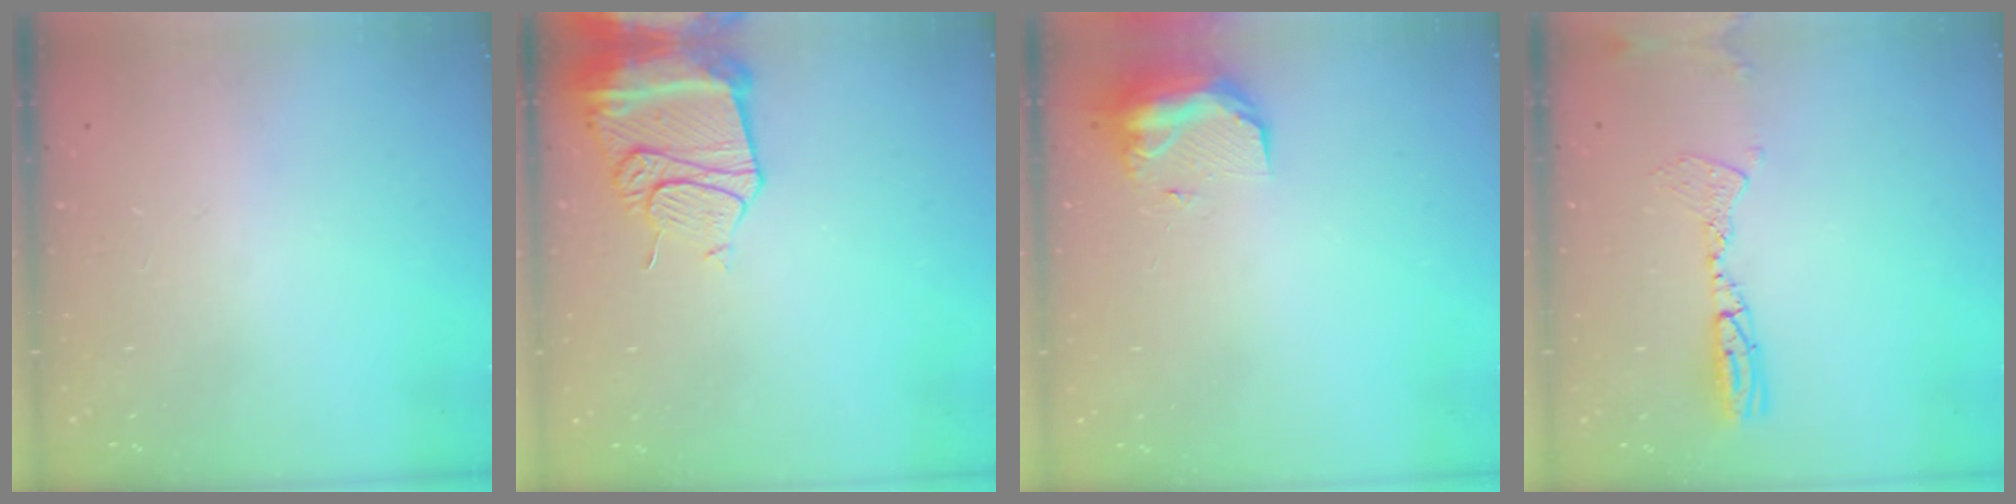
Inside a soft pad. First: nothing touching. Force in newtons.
{"total": 14.5, "press": 14.4, "slide": 1.7}
{"total": 9.7, "press": 9.6, "slide": 0.9}
{"total": 10.0, "press": 9.7, "slide": 2.6}